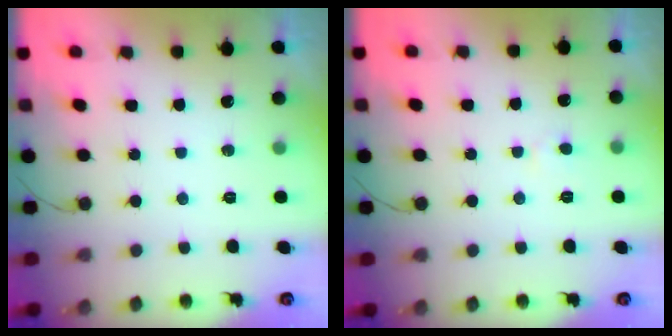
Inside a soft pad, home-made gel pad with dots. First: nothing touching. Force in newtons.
{"total": 1.8, "press": 1.7, "slide": 0.2}